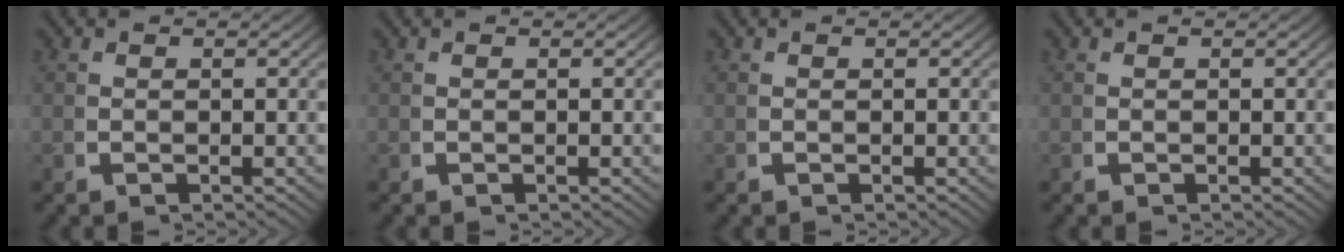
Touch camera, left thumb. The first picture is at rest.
{"total": 0.0}
{"total": 0.0}
{"total": 0.0}